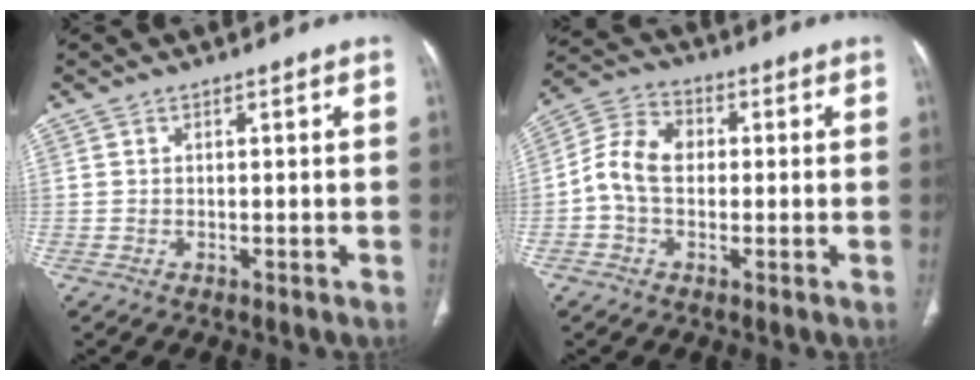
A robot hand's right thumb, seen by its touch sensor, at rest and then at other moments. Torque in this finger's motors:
{"motor_torque": [-0.02, 0.30, 0.77, -0.77, 0.05]}